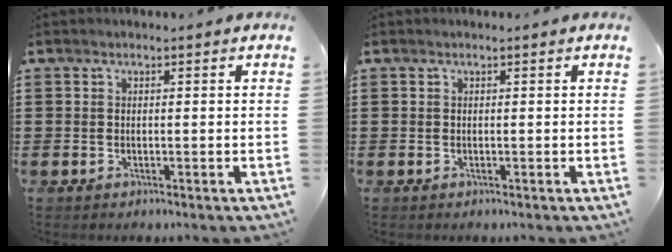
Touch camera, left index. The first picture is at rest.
{"total": 0.0}